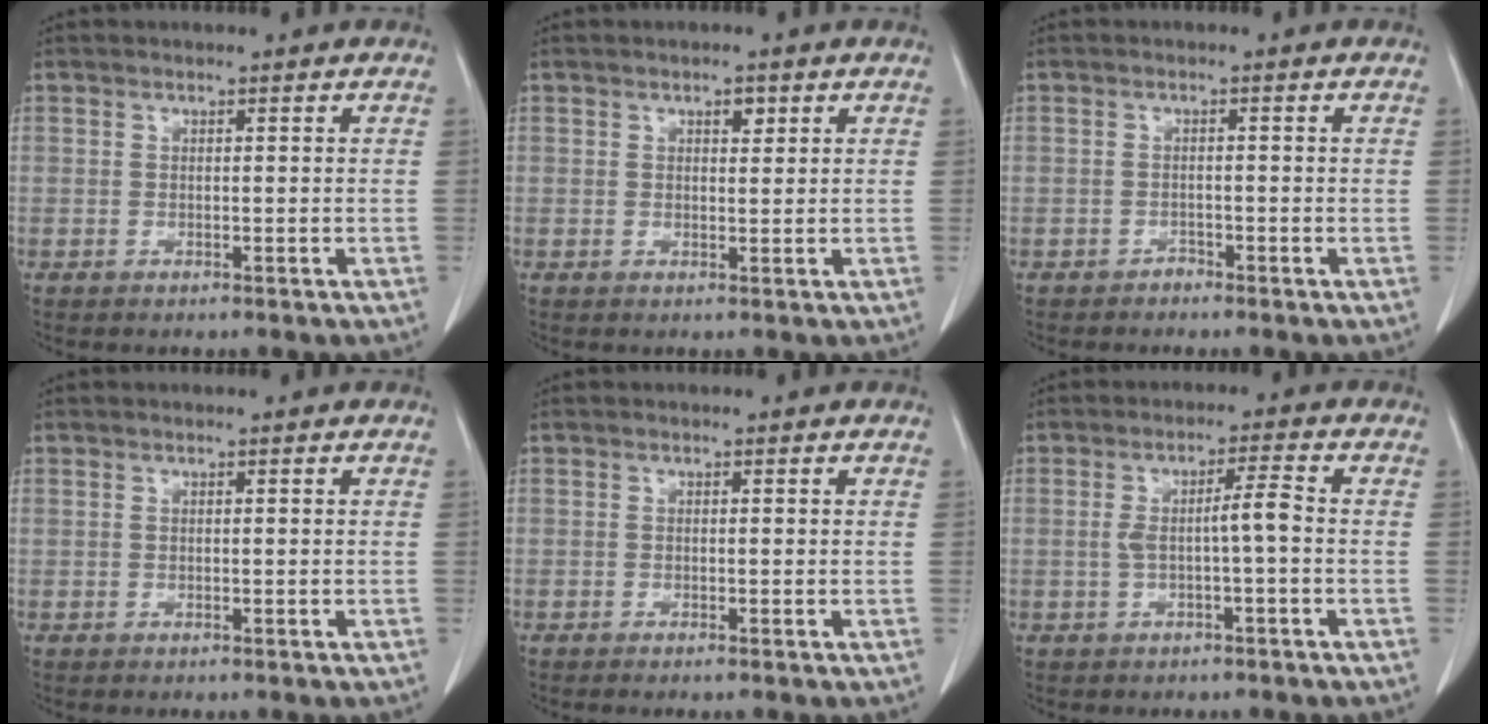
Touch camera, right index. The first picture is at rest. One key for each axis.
{"total": 1.4, "fx": 0.9, "fy": 0.3, "fz": 1.1, "tx": -0.020, "ty": -0.003, "tz": 0.013}
{"total": 0.9, "fx": -0.8, "fy": 0.4, "fz": 0.0, "tx": 0.002, "ty": 0.002, "tz": -0.017}
{"total": 0.0}
{"total": 0.6, "fx": -0.4, "fy": -0.1, "fz": 0.4, "tx": -0.009, "ty": 0.000, "tz": -0.008}
{"total": 4.2, "fx": -0.5, "fy": 0.0, "fz": 4.2, "tx": -0.073, "ty": 0.010, "tz": -0.007}